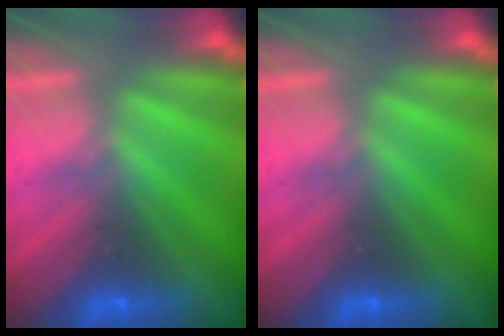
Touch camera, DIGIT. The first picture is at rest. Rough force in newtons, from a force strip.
{"total": 0.0}